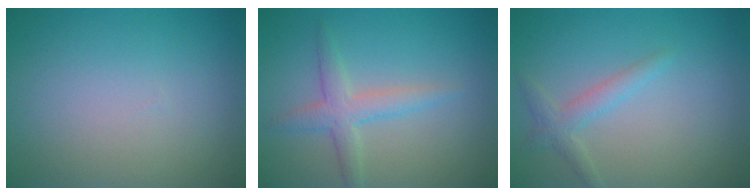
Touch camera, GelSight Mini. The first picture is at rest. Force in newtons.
{"total": 2.8, "press": 2.8, "slide": 0.1}
{"total": 1.9, "press": 1.9, "slide": 0.1}